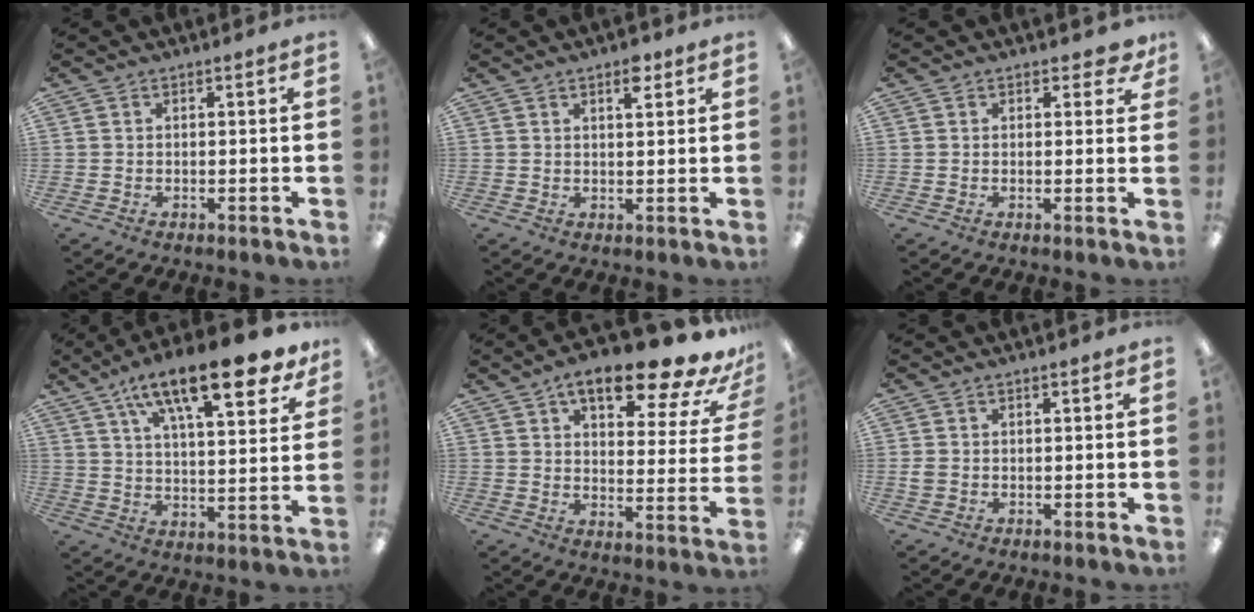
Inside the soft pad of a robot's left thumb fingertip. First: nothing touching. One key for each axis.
{"total": 3.9, "fx": 2.6, "fy": 1.5, "fz": 2.5, "tx": -0.024, "ty": -0.010, "tz": 0.039}
{"total": 2.6, "fx": 1.5, "fy": 1.5, "fz": 1.4, "tx": -0.006, "ty": -0.004, "tz": 0.023}
{"total": 18.4, "fx": 12.1, "fy": 5.6, "fz": 12.7, "tx": -0.197, "ty": -0.062, "tz": 0.192}
{"total": 18.1, "fx": 12.7, "fy": 5.9, "fz": 11.5, "tx": -0.155, "ty": -0.081, "tz": 0.204}
{"total": 1.7, "fx": -0.2, "fy": 1.4, "fz": 1.0, "tx": -0.017, "ty": 0.005, "tz": -0.005}